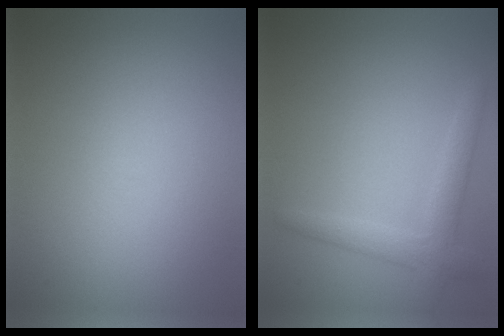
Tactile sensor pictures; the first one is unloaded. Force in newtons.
{"total": 2.7, "press": 2.7, "slide": 0.1}